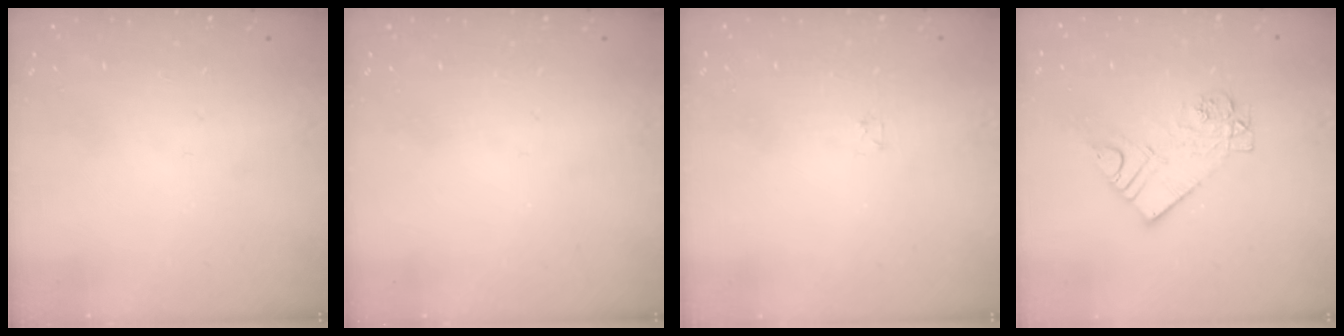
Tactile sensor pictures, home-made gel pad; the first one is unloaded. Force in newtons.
{"total": 0.0}
{"total": 1.2, "press": 1.2, "slide": 0.2}
{"total": 9.9, "press": 9.9, "slide": 0.7}